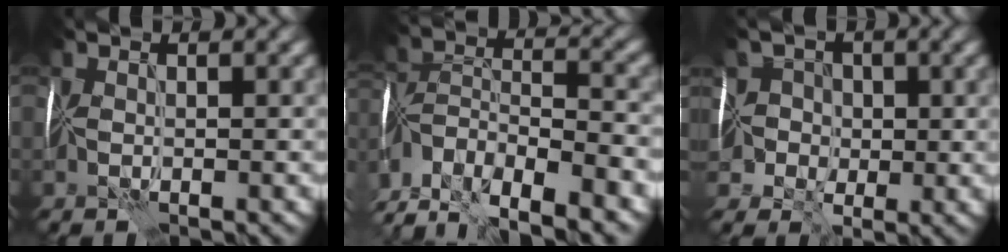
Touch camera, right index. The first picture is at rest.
{"total": 10.8, "force": [-8.3, 4.0, 5.7], "torque": [-0.108, 0.009, -0.142]}
{"total": 5.6, "force": [-0.1, 5.1, 2.2], "torque": [-0.017, 0.035, -0.038]}